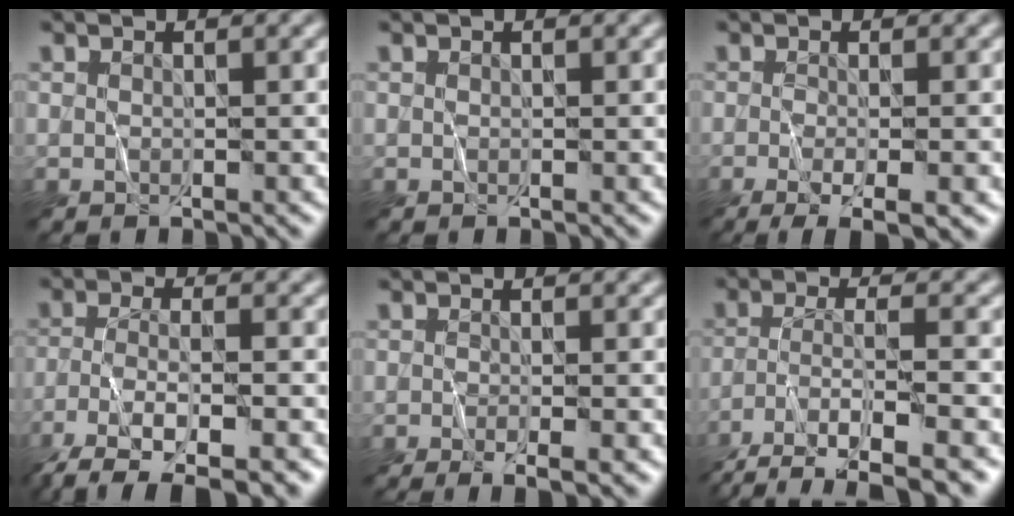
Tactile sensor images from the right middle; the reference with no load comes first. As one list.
[{"total": 0.0}, {"total": 5.0, "force": [-2.0, 1.2, 4.4], "torque": [-0.064, -0.010, -0.026]}, {"total": 7.5, "force": [-5.4, 1.9, 4.9], "torque": [-0.086, 0.001, -0.100]}, {"total": 3.5, "force": [-1.5, 0.9, 3.0], "torque": [-0.033, -0.006, -0.015]}, {"total": 6.9, "force": [-4.8, 1.6, 4.7], "torque": [-0.082, -0.003, -0.082]}]